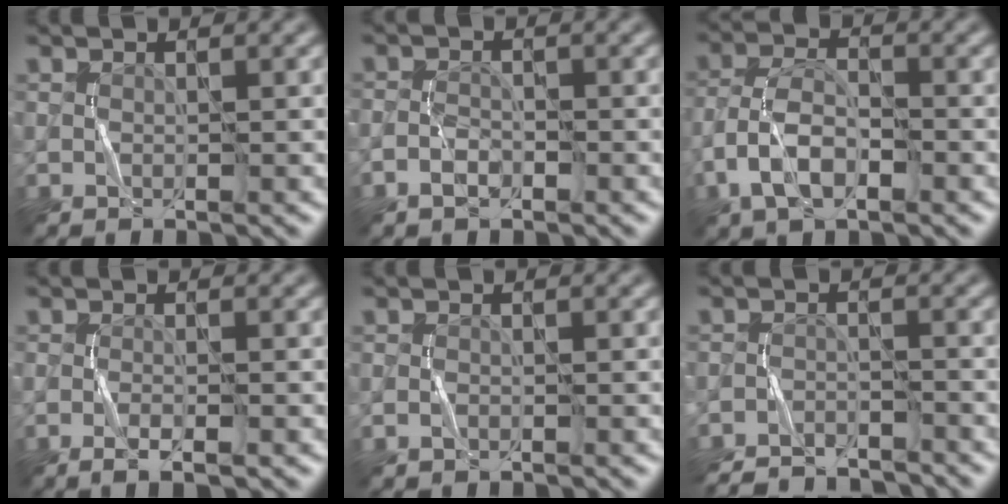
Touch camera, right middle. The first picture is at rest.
{"total": 1.7, "force": [-1.1, 1.0, 0.9], "torque": [-0.015, 0.004, -0.023]}
{"total": 4.9, "force": [-2.2, 2.5, 3.6], "torque": [-0.071, 0.004, -0.047]}
{"total": 2.2, "force": [-1.1, 0.4, 1.8], "torque": [-0.030, 0.002, -0.022]}
{"total": 0.7, "force": [-0.4, 0.5, 0.3], "torque": [-0.005, 0.000, -0.008]}
{"total": 5.4, "force": [-5.2, 1.1, 0.9], "torque": [-0.017, -0.011, -0.086]}